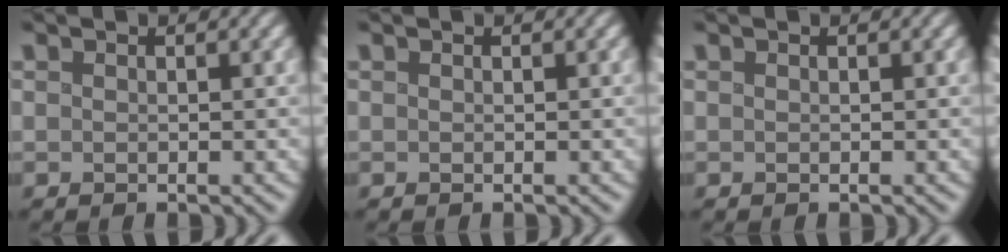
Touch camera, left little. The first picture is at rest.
{"total": 0.0}
{"total": 0.0}